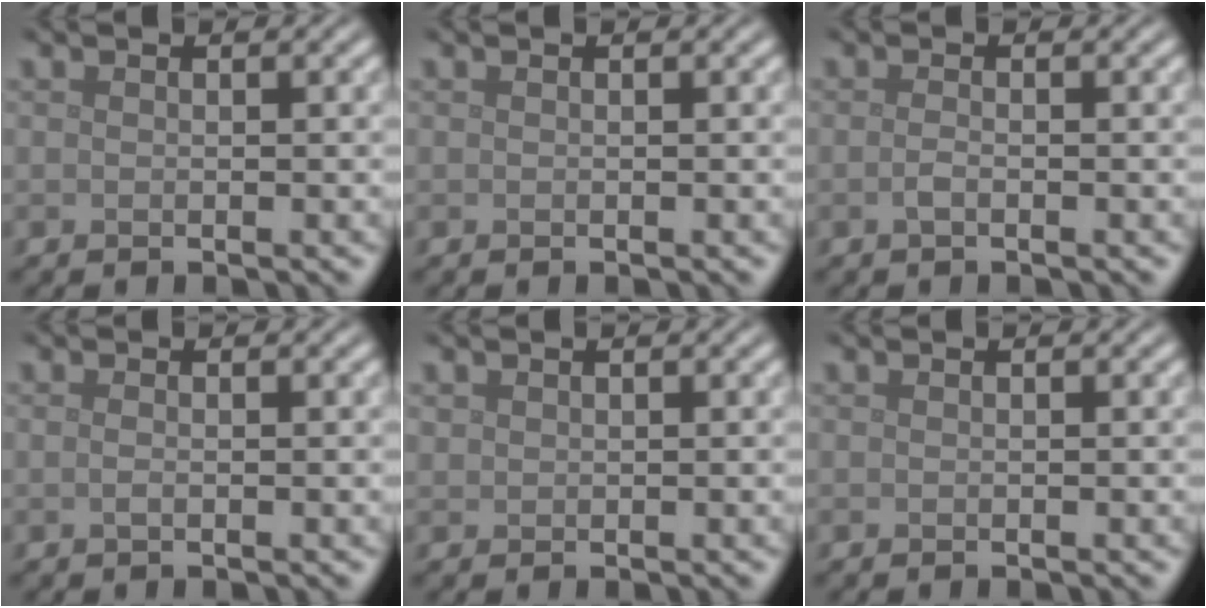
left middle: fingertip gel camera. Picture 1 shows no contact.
{"total": 0.0}
{"total": 0.8, "force": [-0.4, 0.2, 0.7], "torque": [-0.018, 0.001, -0.008]}
{"total": 0.6, "force": [-0.1, 0.2, 0.5], "torque": [-0.015, -0.001, -0.002]}
{"total": 0.6, "force": [0.4, 0.5, 0.1], "torque": [-0.002, 0.000, 0.011]}
{"total": 0.0}